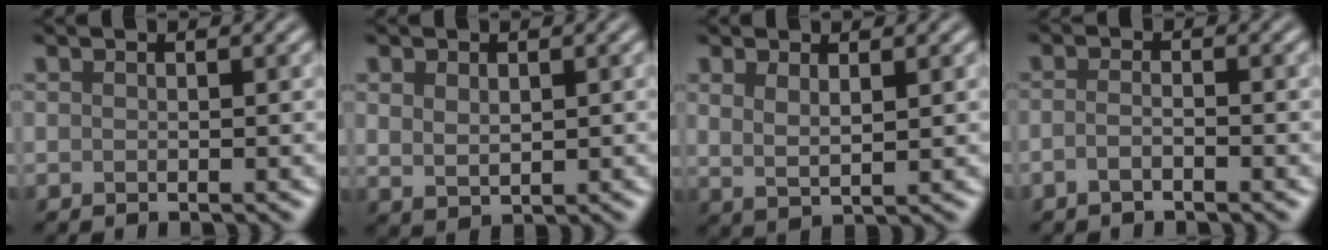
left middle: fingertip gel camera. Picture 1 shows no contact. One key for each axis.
{"total": 1.9, "fx": 0.6, "fy": 1.3, "fz": 1.3, "tx": -0.027, "ty": -0.004, "tz": 0.018}
{"total": 2.1, "fx": 1.2, "fy": 0.7, "fz": 1.7, "tx": -0.033, "ty": -0.008, "tz": 0.026}
{"total": 1.4, "fx": -0.9, "fy": 0.4, "fz": 1.0, "tx": -0.022, "ty": 0.001, "tz": -0.020}